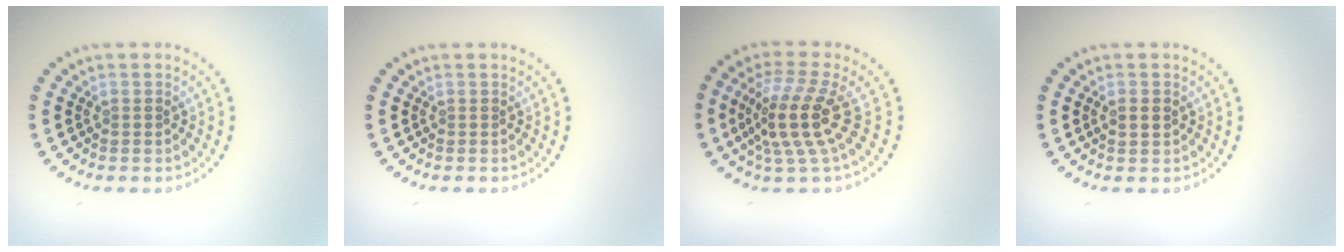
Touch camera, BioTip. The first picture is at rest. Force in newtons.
{"total": 0.0}
{"total": 4.7, "press": 3.7, "slide": 2.8}
{"total": 1.9, "press": 1.9, "slide": 0.2}